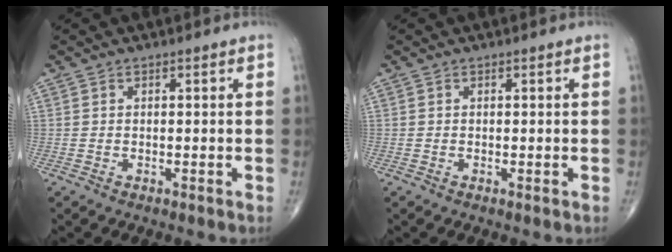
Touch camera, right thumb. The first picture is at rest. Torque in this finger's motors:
{"motor_torque": [0.41, 0.38, 0.52, -0.32, -0.04]}